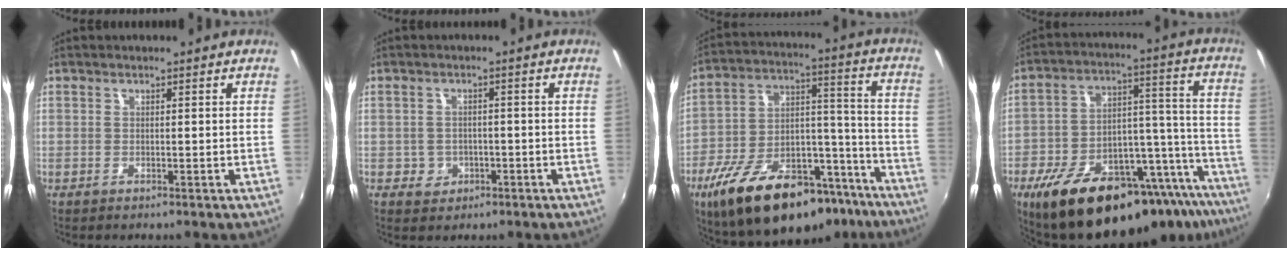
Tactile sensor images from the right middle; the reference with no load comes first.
{"total": 4.3, "force": [-1.3, 3.9, 1.0], "torque": [-0.030, 0.003, -0.012]}
{"total": 27.6, "force": [-18.6, 12.2, 16.3], "torque": [-0.272, 0.014, -0.267]}
{"total": 30.2, "force": [-22.1, 10.7, 17.6], "torque": [-0.253, 0.010, -0.310]}